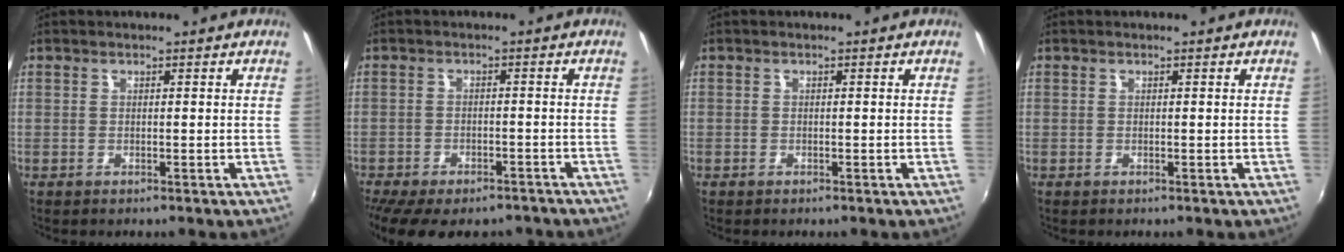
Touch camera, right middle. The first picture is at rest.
{"total": 13.4, "force": [-10.6, 4.9, 6.5], "torque": [-0.138, -0.034, -0.151]}
{"total": 0.7, "force": [-0.4, 0.5, -0.1], "torque": [-0.001, 0.003, -0.006]}
{"total": 0.0}